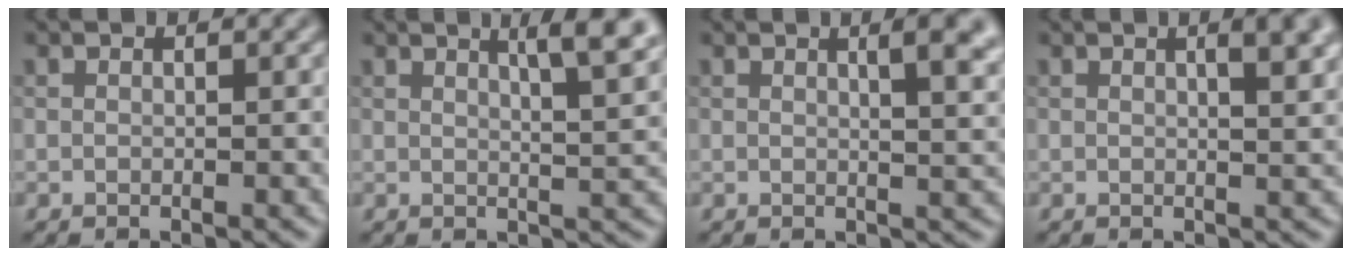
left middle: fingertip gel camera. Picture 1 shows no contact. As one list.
[{"total": 5.1, "force": [2.7, 1.2, 4.2], "torque": [-0.042, 0.011, 0.031]}, {"total": 5.2, "force": [2.0, 2.0, 4.4], "torque": [-0.027, 0.013, 0.018]}, {"total": 4.4, "force": [1.7, 1.6, 3.8], "torque": [-0.026, 0.020, 0.006]}]